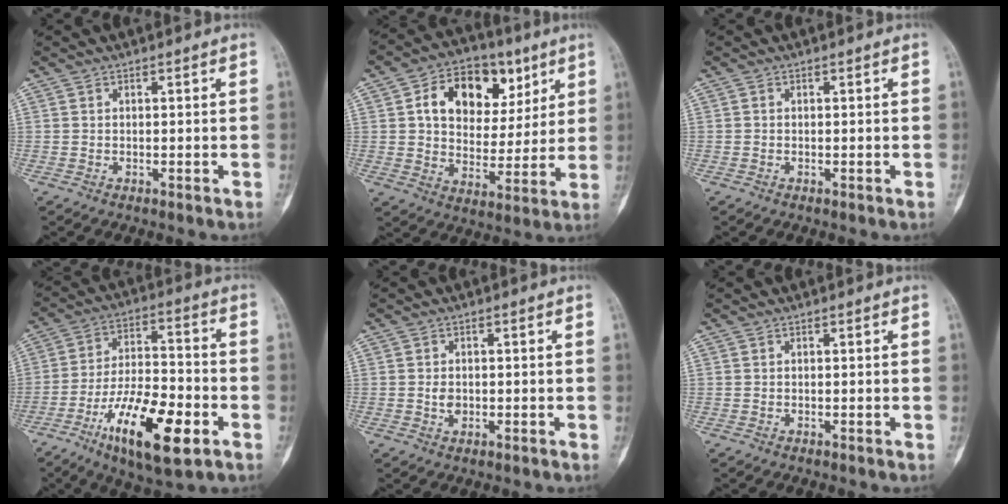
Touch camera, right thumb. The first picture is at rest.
{"total": 16.8, "force": [6.5, 11.4, 10.5], "torque": [-0.120, -0.005, 0.107]}
{"total": 0.0}
{"total": 18.5, "force": [-8.1, 6.7, 15.2], "torque": [-0.254, 0.035, -0.131]}
{"total": 2.0, "force": [-0.2, 1.5, 1.3], "torque": [-0.015, 0.003, -0.002]}
{"total": 0.0}